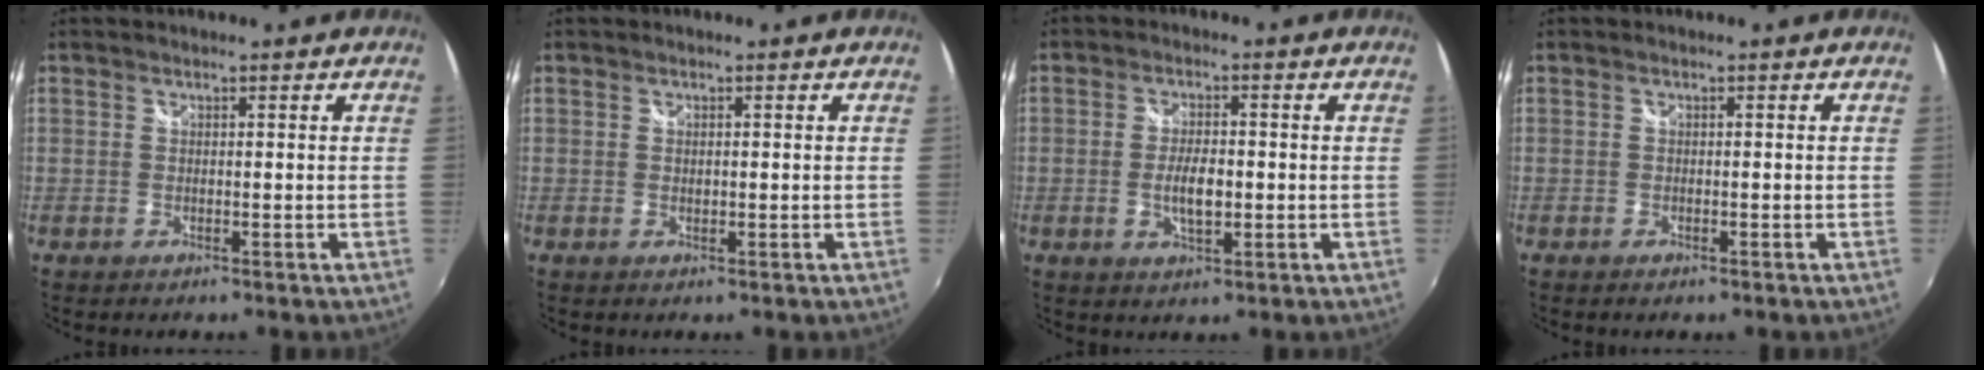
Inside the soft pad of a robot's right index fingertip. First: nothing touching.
{"total": 0.7, "force": [0.1, 0.5, 0.5], "torque": [-0.009, -0.001, 0.001]}
{"total": 5.2, "force": [-0.9, 2.2, 4.7], "torque": [-0.093, -0.003, -0.016]}
{"total": 0.9, "force": [-0.7, 0.5, 0.4], "torque": [-0.008, -0.005, -0.013]}